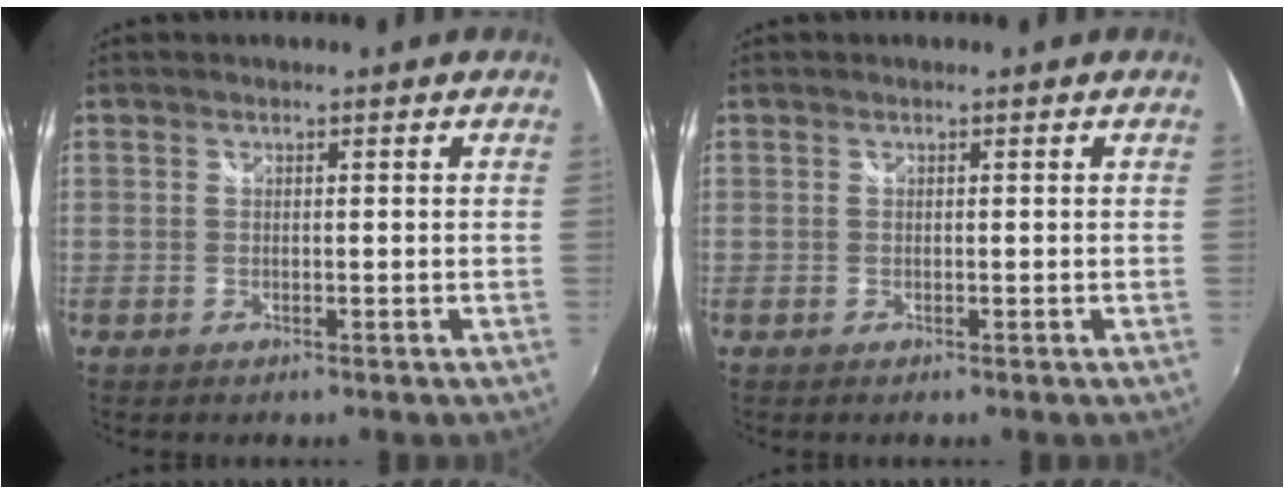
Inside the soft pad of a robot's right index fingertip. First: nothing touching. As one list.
[{"total": 0.0}]